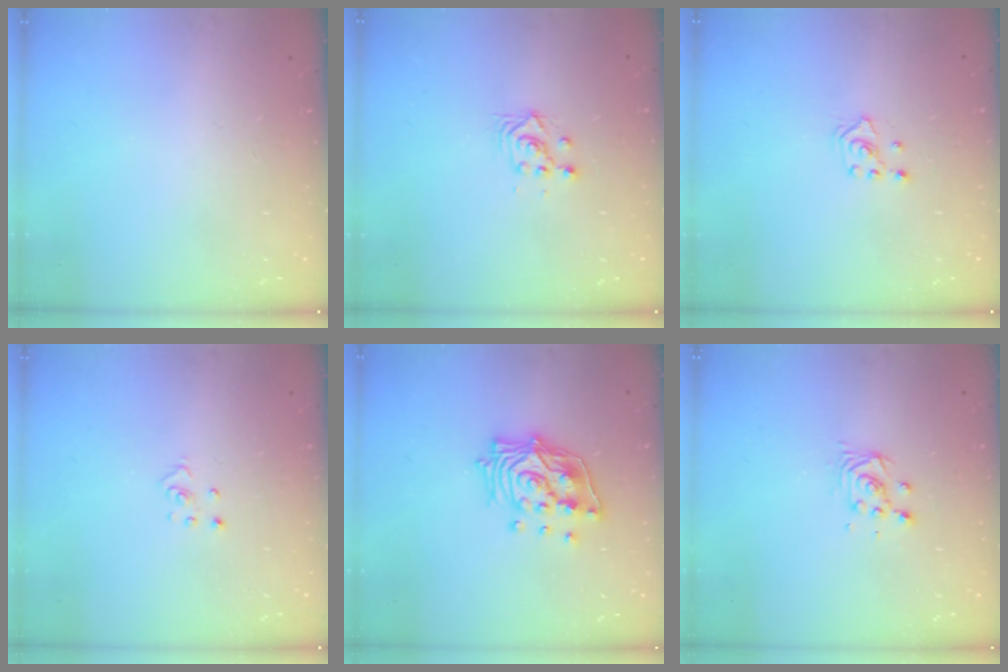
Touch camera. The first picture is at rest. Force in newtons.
{"total": 3.0, "press": 3.0, "slide": 0.1}
{"total": 2.0, "press": 1.8, "slide": 0.9}
{"total": 2.3, "press": 2.3, "slide": 0.2}
{"total": 15.1, "press": 15.0, "slide": 2.0}
{"total": 3.7, "press": 3.7, "slide": 0.3}